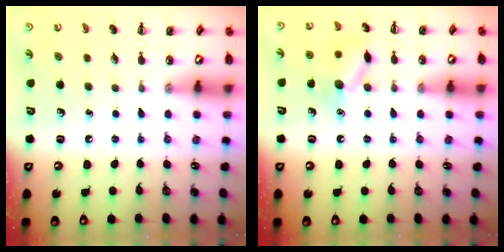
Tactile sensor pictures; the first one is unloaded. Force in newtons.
{"total": 10.4, "press": 10.4, "slide": 0.5}